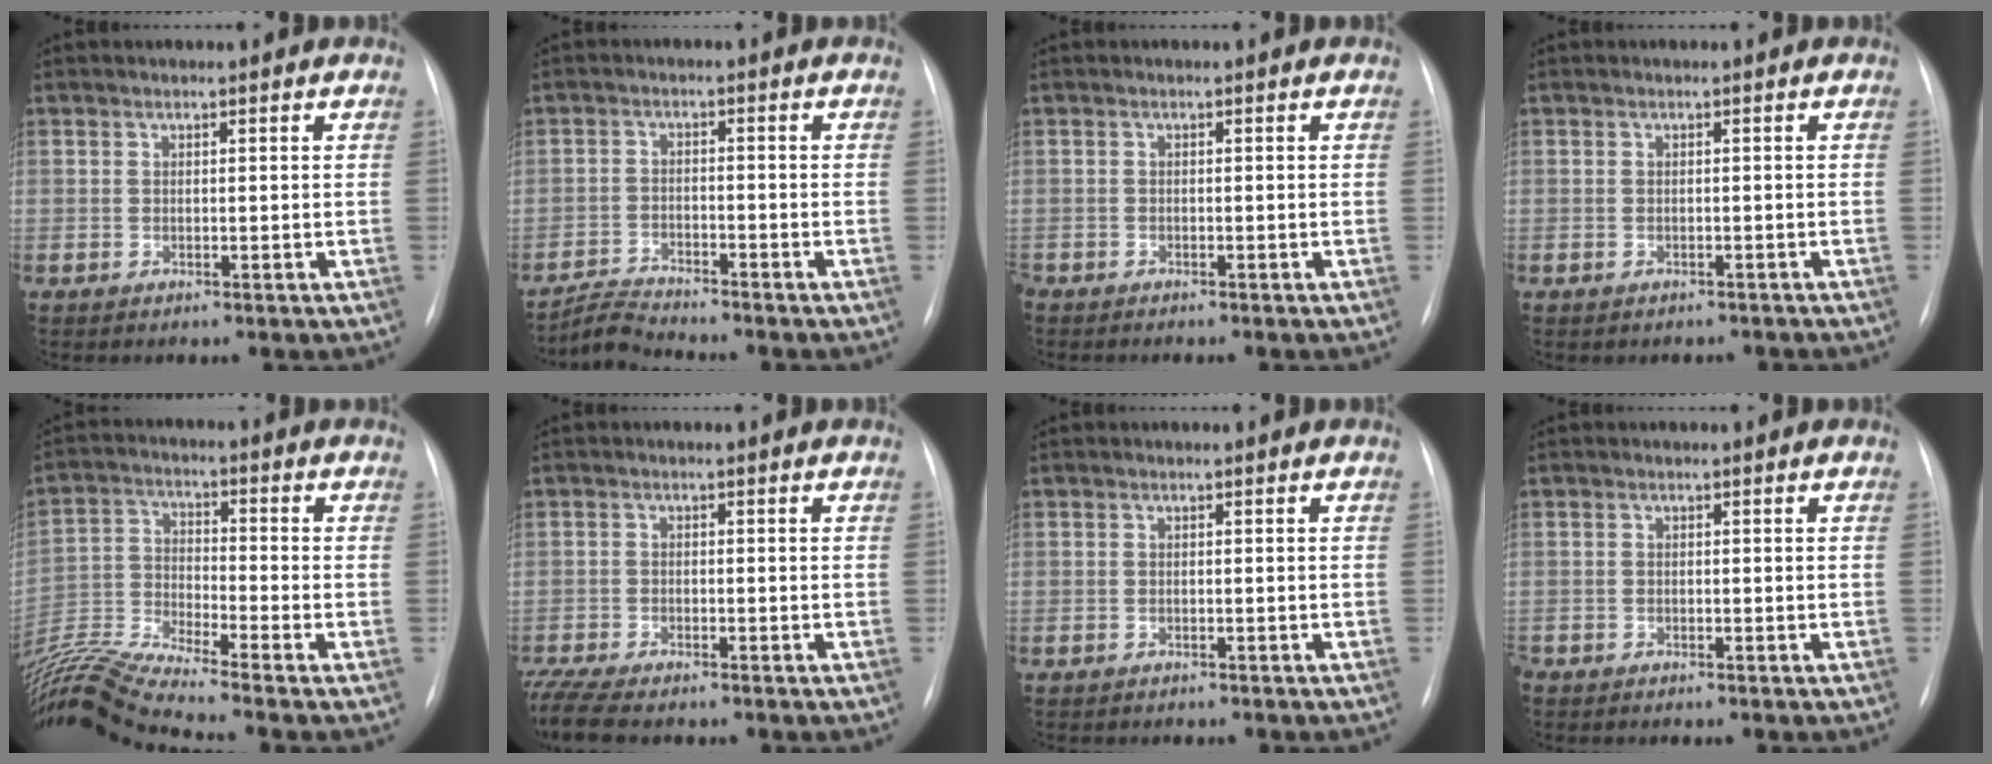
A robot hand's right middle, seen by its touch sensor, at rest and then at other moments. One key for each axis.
{"total": 4.0, "fx": -3.9, "fy": -0.7, "fz": -0.4, "tx": 0.001, "ty": -0.018, "tz": -0.073}
{"total": 2.1, "fx": -1.8, "fy": 0.7, "fz": 0.7, "tx": -0.012, "ty": -0.003, "tz": -0.025}
{"total": 2.3, "fx": -2.0, "fy": 1.0, "fz": 0.3, "tx": -0.007, "ty": 0.002, "tz": -0.023}
{"total": 12.4, "fx": -11.4, "fy": -2.3, "fz": 4.3, "tx": -0.091, "ty": -0.009, "tz": -0.217}
{"total": 9.0, "fx": -7.5, "fy": 2.2, "fz": 4.4, "tx": -0.092, "ty": -0.012, "tz": -0.126}
{"total": 3.5, "fx": -3.2, "fy": 1.0, "fz": 1.2, "tx": -0.017, "ty": -0.006, "tz": -0.033}
{"total": 2.3, "fx": -2.0, "fy": 0.8, "fz": 0.8, "tx": -0.012, "ty": -0.004, "tz": -0.027}